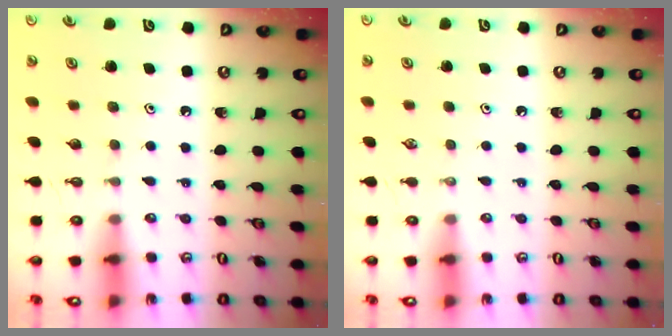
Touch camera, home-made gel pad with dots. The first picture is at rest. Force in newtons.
{"total": 0.0}